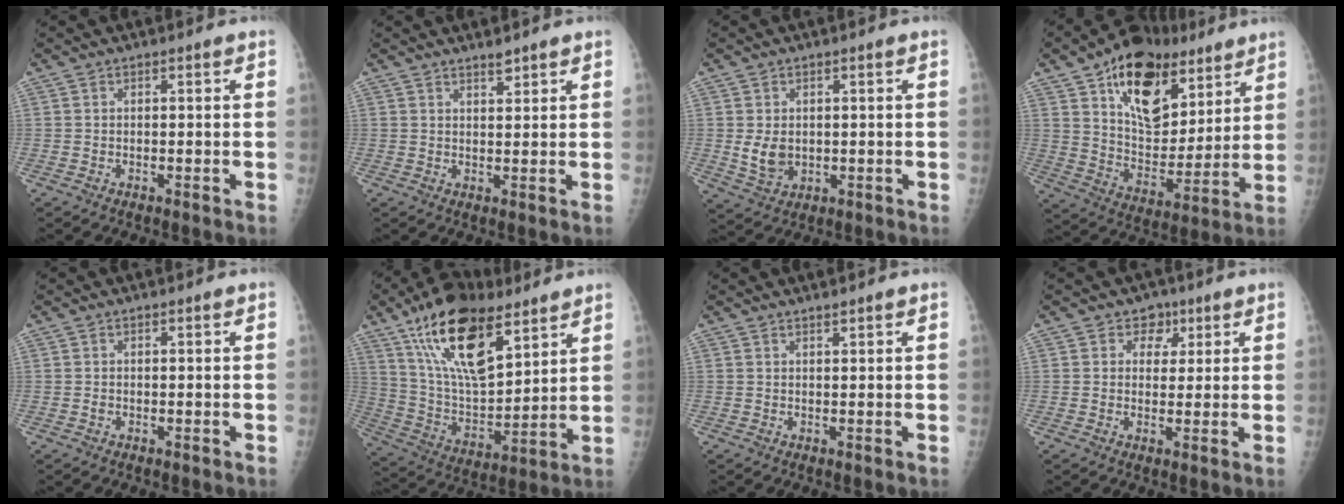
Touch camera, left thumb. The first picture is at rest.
{"total": 2.1, "force": [1.9, 0.5, 0.8], "torque": [-0.004, -0.017, 0.031]}
{"total": 5.1, "force": [0.4, 3.8, 3.3], "torque": [-0.045, -0.011, 0.020]}
{"total": 21.4, "force": [11.8, 12.3, 12.8], "torque": [-0.154, -0.049, 0.198]}
{"total": 0.5, "force": [0.0, 0.4, 0.2], "torque": [-0.002, 0.000, 0.000]}
{"total": 22.0, "force": [12.9, 9.4, 15.1], "torque": [-0.247, -0.051, 0.238]}
{"total": 0.9, "force": [0.9, 0.1, 0.3], "torque": [-0.002, -0.008, 0.015]}
{"total": 4.3, "force": [2.1, 3.6, 1.2], "torque": [0.013, -0.005, 0.027]}